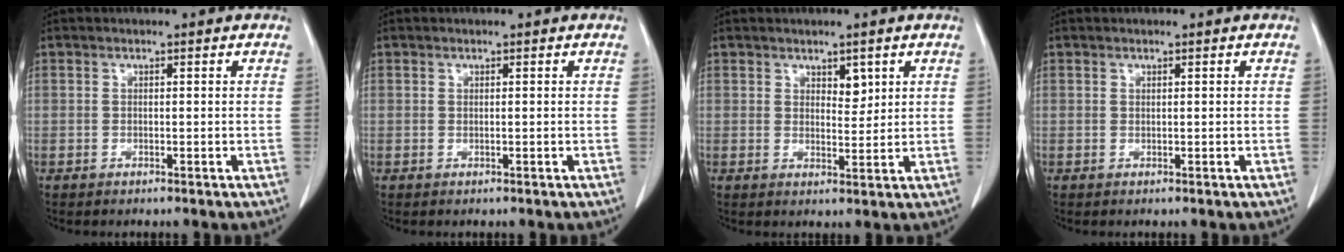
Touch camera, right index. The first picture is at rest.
{"total": 0.0}
{"total": 2.4, "force": [1.3, 1.3, 1.6], "torque": [-0.019, -0.005, 0.025]}
{"total": 0.0}